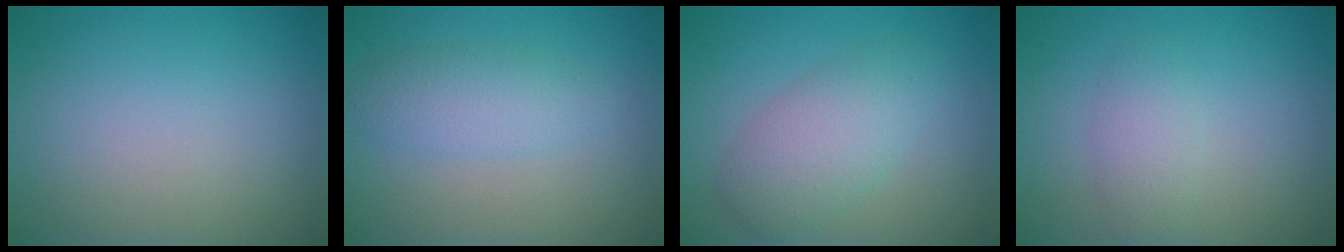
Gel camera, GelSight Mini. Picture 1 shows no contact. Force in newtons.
{"total": 2.8, "press": 2.8, "slide": 0.1}
{"total": 4.2, "press": 4.2, "slide": 0.1}
{"total": 1.9, "press": 1.9, "slide": 0.1}